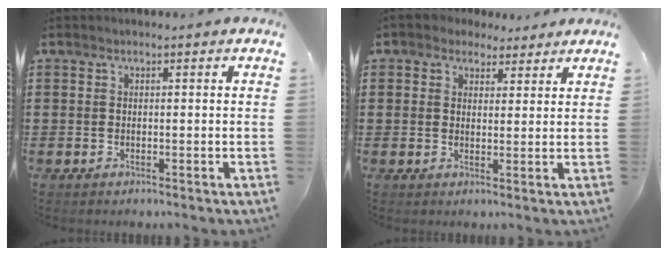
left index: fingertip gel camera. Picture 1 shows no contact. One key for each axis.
{"total": 2.9, "fx": 2.2, "fy": 1.8, "fz": 0.3, "tx": -0.015, "ty": 0.007, "tz": 0.042}